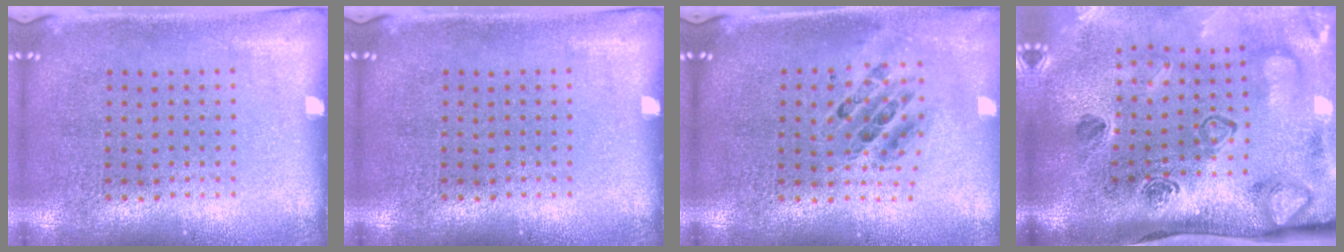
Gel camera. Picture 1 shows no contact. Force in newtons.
{"total": 0.0}
{"total": 0.7, "press": 0.7, "slide": 0.0}
{"total": 4.3, "press": 3.0, "slide": 3.1}